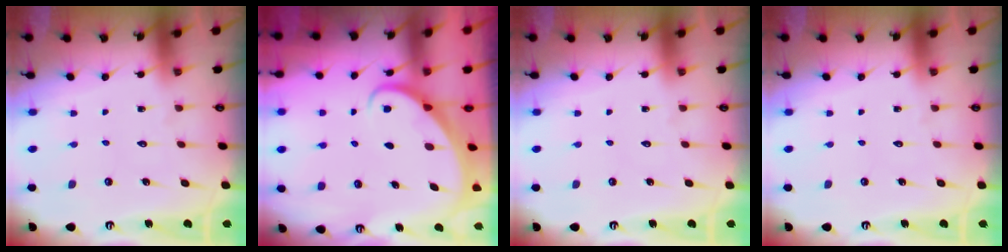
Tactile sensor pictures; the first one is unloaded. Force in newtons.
{"total": 2.4, "press": 2.4, "slide": 0.2}
{"total": 0.0}
{"total": 0.0}